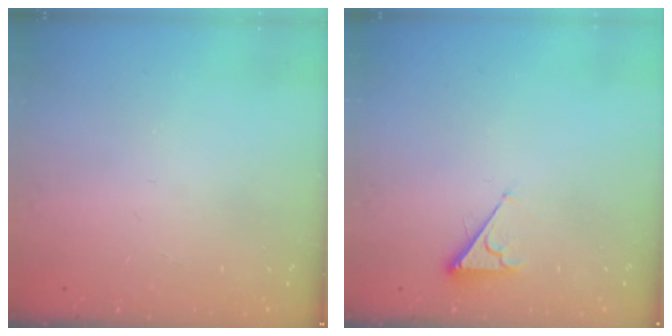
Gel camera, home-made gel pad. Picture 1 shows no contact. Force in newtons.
{"total": 3.0, "press": 2.9, "slide": 0.4}